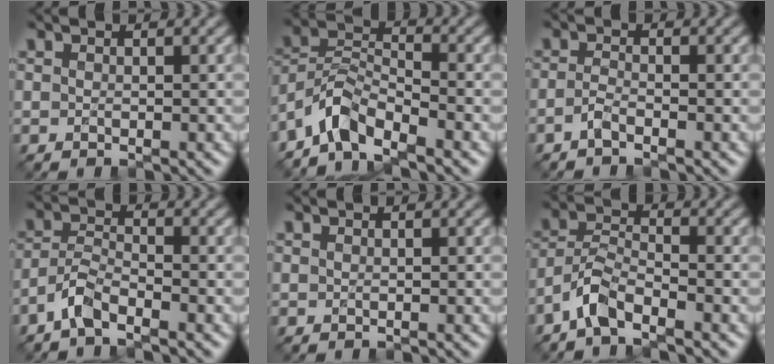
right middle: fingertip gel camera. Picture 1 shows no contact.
{"total": 4.6, "force": [-3.7, 1.6, 2.1], "torque": [-0.033, 0.005, -0.084]}
{"total": 1.3, "force": [-0.9, 0.3, 0.9], "torque": [-0.021, 0.002, -0.023]}
{"total": 3.0, "force": [-2.2, 0.8, 1.8], "torque": [-0.037, 0.007, -0.052]}
{"total": 0.0}
{"total": 3.5, "force": [-2.6, 1.1, 2.1], "torque": [-0.041, 0.009, -0.061]}